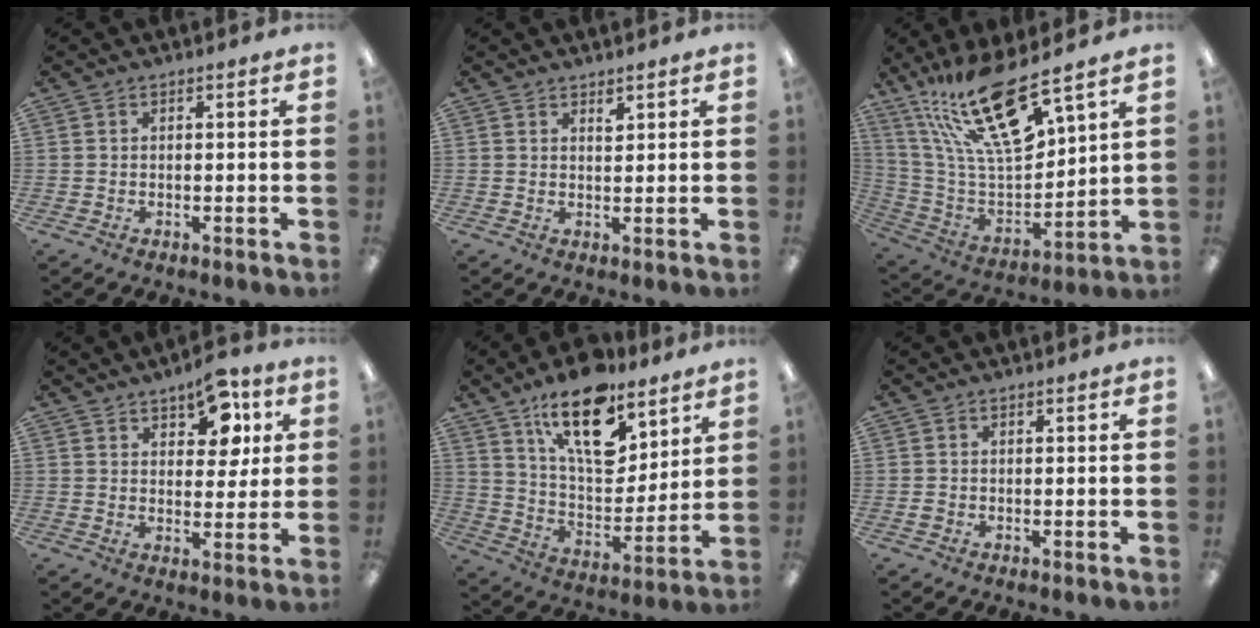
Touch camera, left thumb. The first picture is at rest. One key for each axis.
{"total": 1.8, "fx": 1.5, "fy": 0.7, "fz": 0.5, "tx": 0.003, "ty": -0.008, "tz": 0.026}
{"total": 22.5, "fx": 15.5, "fy": 6.4, "fz": 15.0, "tx": -0.287, "ty": -0.101, "tz": 0.264}
{"total": 10.4, "fx": 6.4, "fy": 5.7, "fz": 6.0, "tx": -0.071, "ty": -0.023, "tz": 0.109}
{"total": 19.2, "fx": 12.1, "fy": 9.0, "fz": 11.8, "tx": -0.191, "ty": -0.063, "tz": 0.209}
{"total": 0.8, "fx": -0.2, "fy": 0.7, "fz": 0.2, "tx": -0.004, "ty": 0.005, "tz": -0.004}